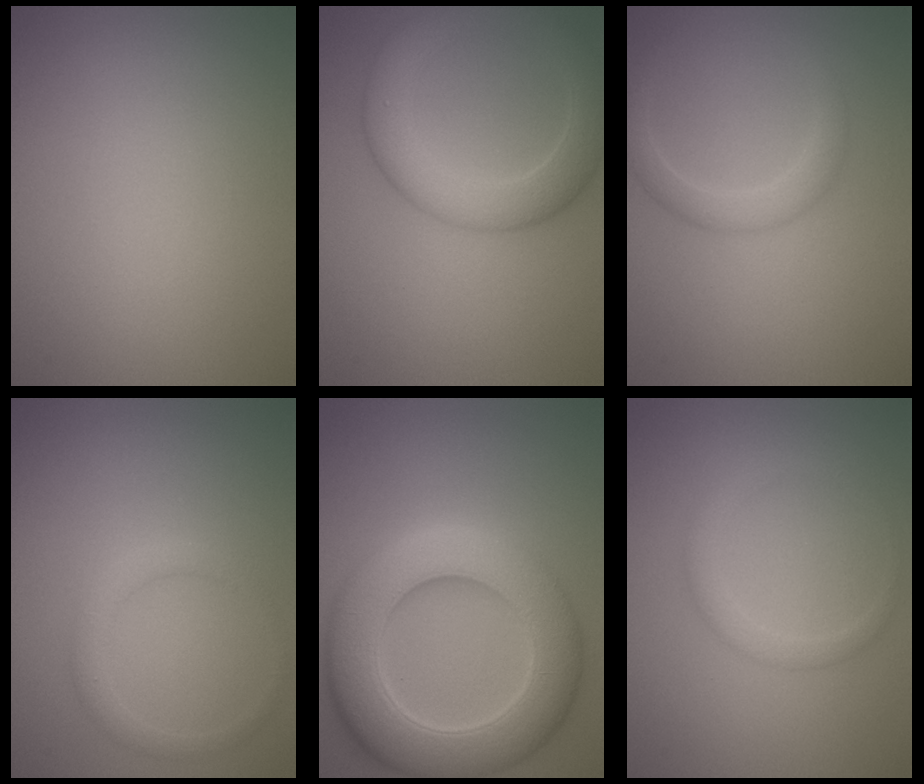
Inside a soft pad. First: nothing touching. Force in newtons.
{"total": 5.6, "press": 5.6, "slide": 0.2}
{"total": 2.2, "press": 2.2, "slide": 0.1}
{"total": 1.7, "press": 1.7, "slide": 0.1}
{"total": 10.1, "press": 10.1, "slide": 0.7}
{"total": 1.6, "press": 1.6, "slide": 0.0}